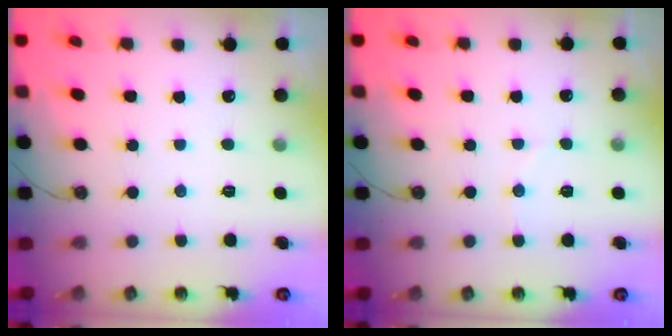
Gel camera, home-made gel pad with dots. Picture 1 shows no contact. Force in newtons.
{"total": 4.6, "press": 4.6, "slide": 0.4}